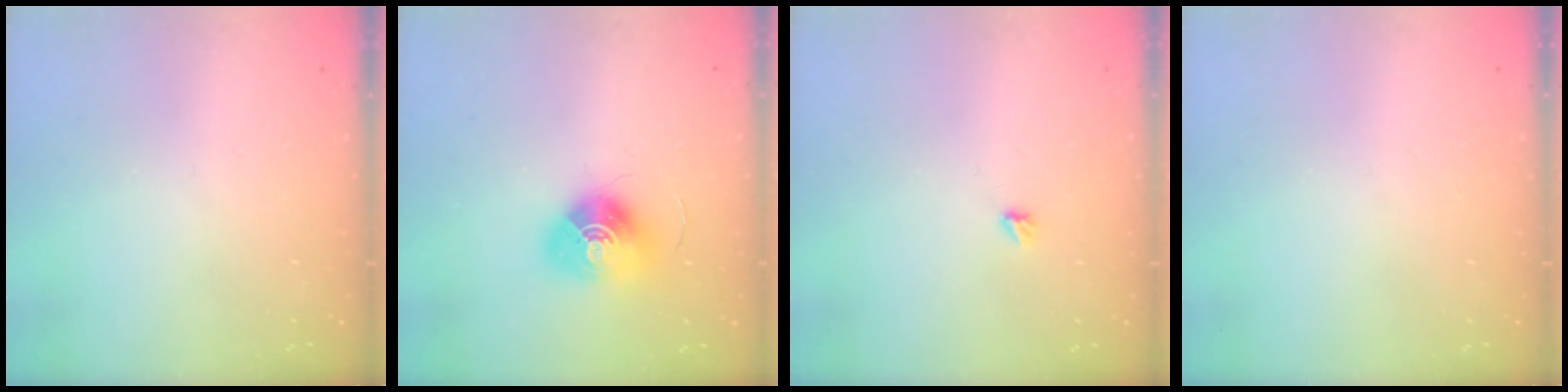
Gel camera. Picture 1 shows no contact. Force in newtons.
{"total": 12.7, "press": 12.7, "slide": 0.5}
{"total": 2.9, "press": 2.9, "slide": 0.5}
{"total": 0.0}